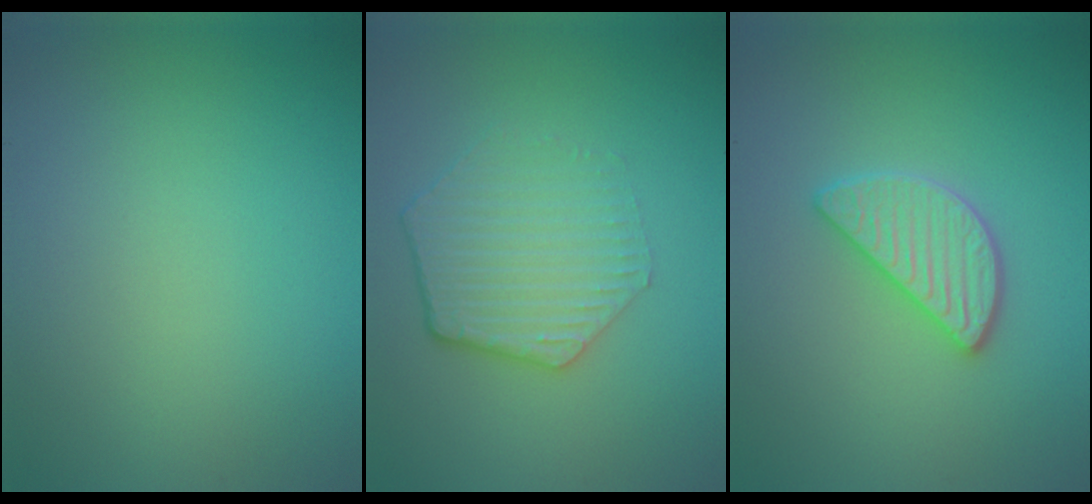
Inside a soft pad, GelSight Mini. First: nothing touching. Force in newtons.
{"total": 4.1, "press": 3.3, "slide": 2.5}
{"total": 3.0, "press": 3.0, "slide": 0.2}